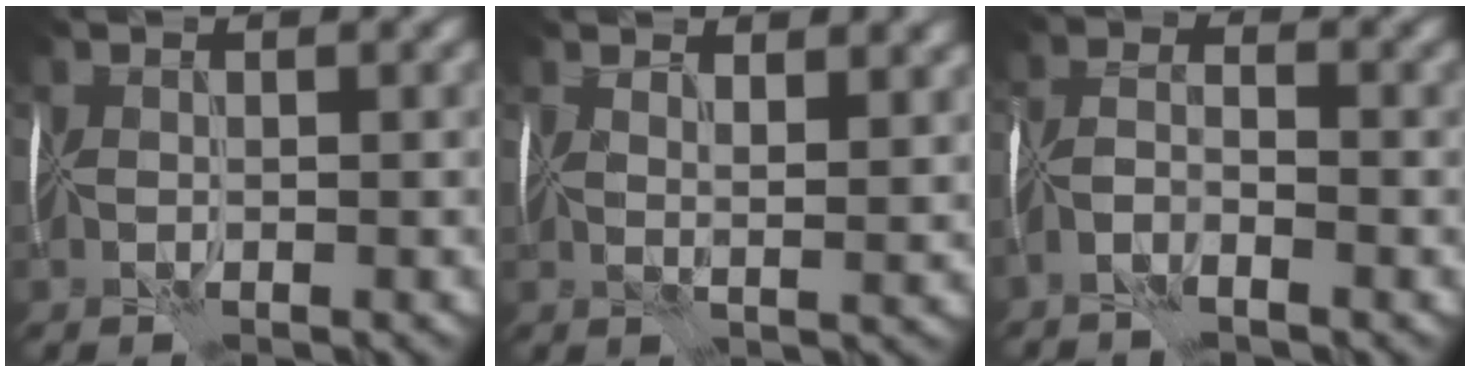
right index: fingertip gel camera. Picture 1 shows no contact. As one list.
[{"total": 2.7, "force": [2.4, 0.3, 1.3], "torque": [-0.014, 0.004, 0.035]}, {"total": 2.0, "force": [-1.5, 0.2, 1.3], "torque": [-0.029, 0.009, -0.040]}]